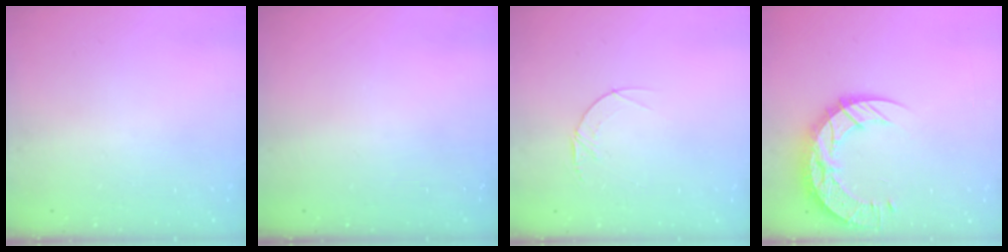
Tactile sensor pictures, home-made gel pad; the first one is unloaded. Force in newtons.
{"total": 0.0}
{"total": 4.6, "press": 4.6, "slide": 0.4}
{"total": 18.1, "press": 18.0, "slide": 1.4}